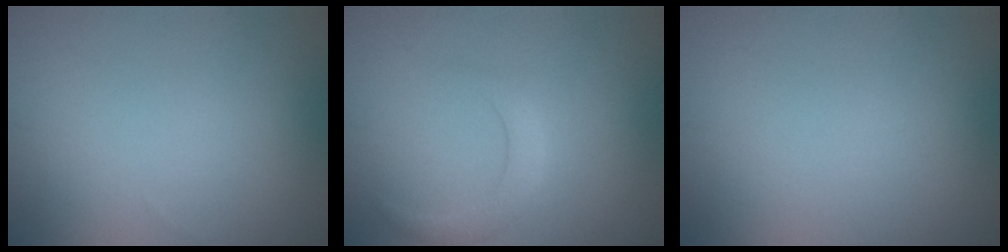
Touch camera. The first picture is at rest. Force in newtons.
{"total": 2.2, "press": 2.2, "slide": 0.2}
{"total": 0.0}